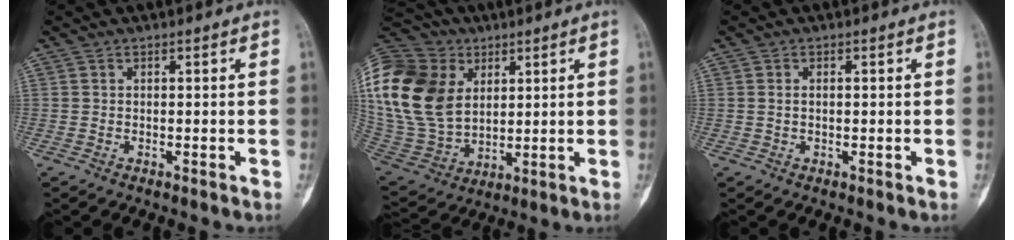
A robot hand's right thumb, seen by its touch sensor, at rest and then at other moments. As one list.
[{"total": 27.5, "force": [7.8, 19.9, 17.3], "torque": [-0.387, 0.014, 0.160]}, {"total": 1.0, "force": [0.0, 0.6, 0.8], "torque": [-0.020, 0.006, 0.001]}]